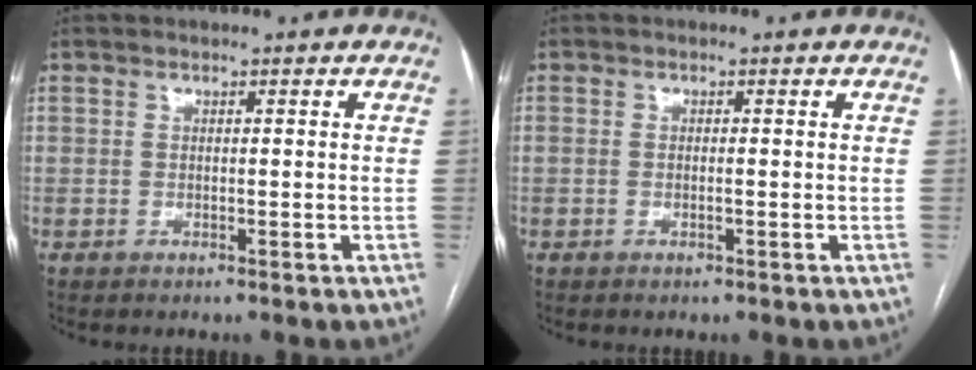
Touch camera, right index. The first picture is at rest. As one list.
[{"total": 0.7, "force": [-0.2, 0.2, 0.7], "torque": [-0.014, 0.000, -0.003]}]